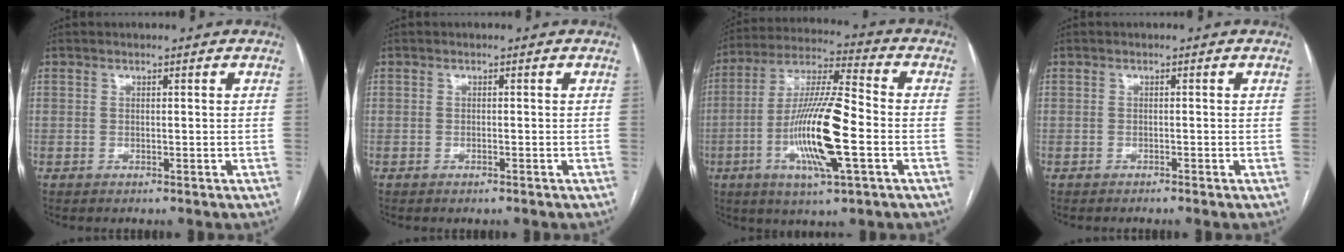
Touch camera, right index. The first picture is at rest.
{"total": 0.6, "force": [-0.4, 0.0, 0.4], "torque": [-0.012, -0.001, -0.006]}
{"total": 16.1, "force": [-4.2, 1.7, 15.5], "torque": [-0.304, -0.007, -0.078]}
{"total": 1.0, "force": [-0.8, -0.2, 0.5], "torque": [-0.009, 0.003, -0.013]}